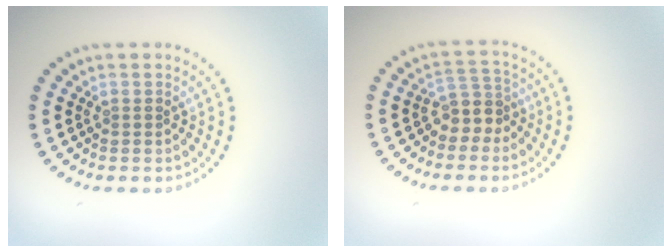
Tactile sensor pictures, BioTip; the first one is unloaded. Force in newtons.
{"total": 2.8, "press": 2.2, "slide": 1.7}